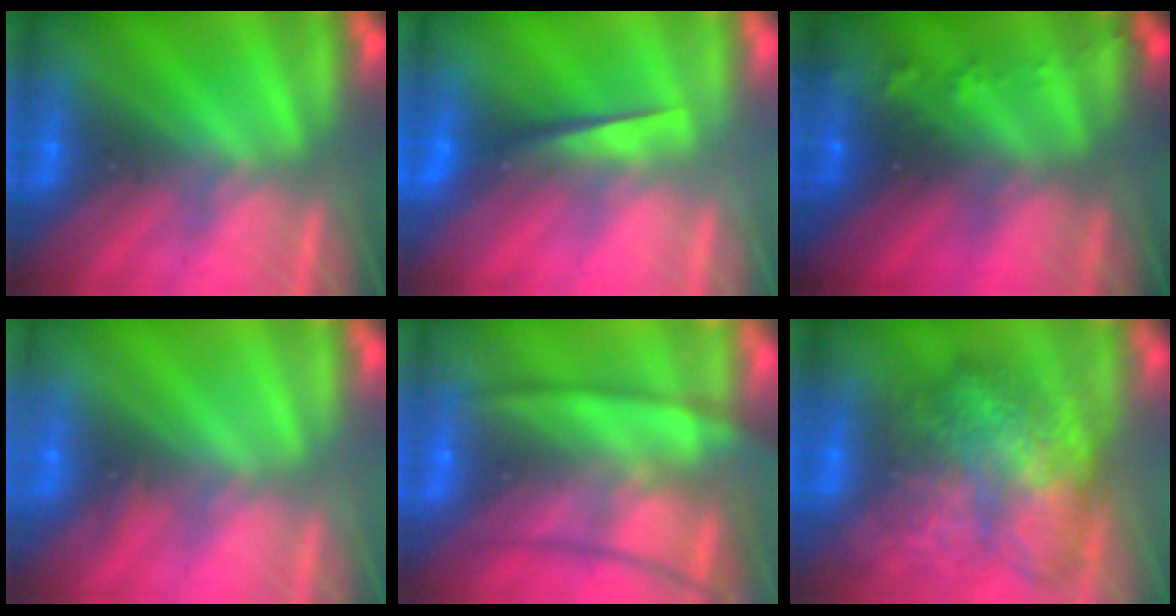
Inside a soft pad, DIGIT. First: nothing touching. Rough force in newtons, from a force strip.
{"total": 4.6}
{"total": 5.8}
{"total": 2.3}
{"total": 7.6}
{"total": 8.4}